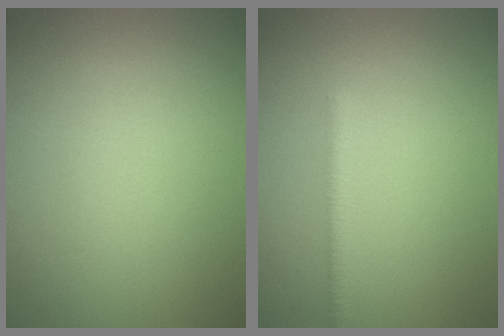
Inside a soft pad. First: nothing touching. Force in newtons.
{"total": 1.6, "press": 1.6, "slide": 0.0}